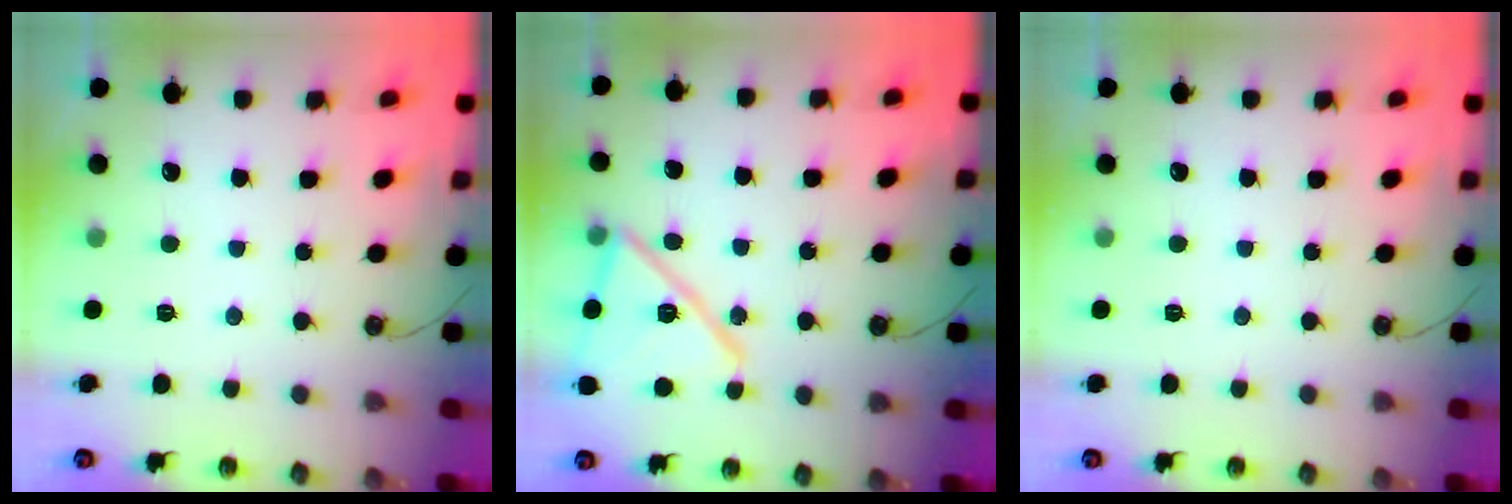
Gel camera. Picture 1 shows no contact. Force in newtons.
{"total": 18.3, "press": 18.3, "slide": 1.8}
{"total": 0.0}